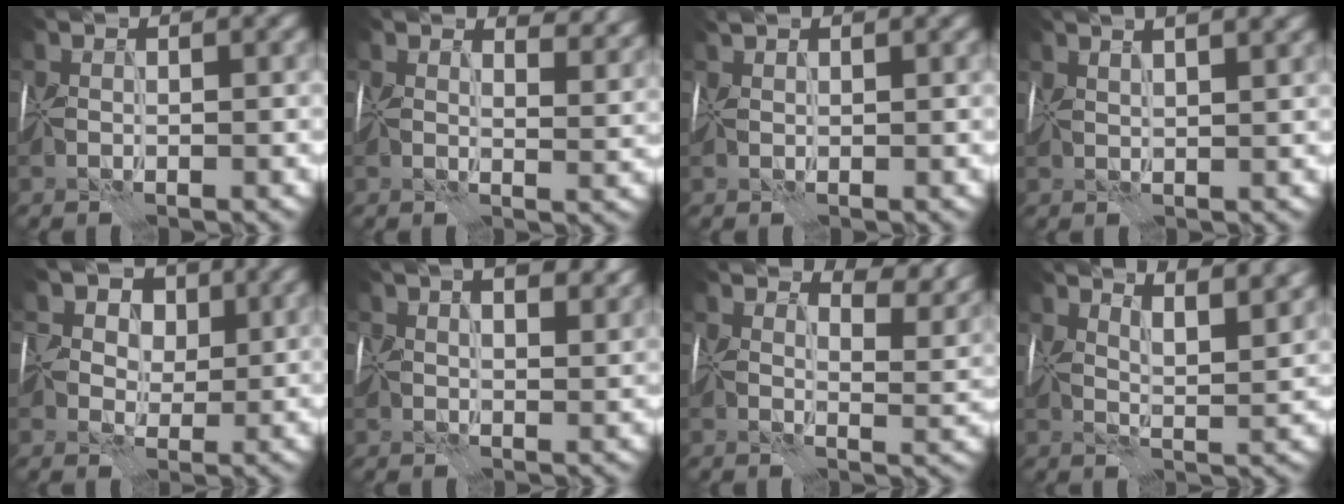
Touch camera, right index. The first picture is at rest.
{"total": 5.2, "force": [4.1, 1.9, 2.5], "torque": [-0.042, -0.002, 0.051]}
{"total": 1.2, "force": [1.1, 0.1, 0.4], "torque": [-0.015, 0.006, 0.022]}
{"total": 7.2, "force": [4.4, 2.8, 4.9], "torque": [-0.060, 0.044, 0.048]}
{"total": 6.0, "force": [2.4, 4.5, 3.0], "torque": [-0.046, 0.003, 0.028]}
{"total": 7.3, "force": [3.6, 4.0, 4.9], "torque": [-0.065, 0.008, 0.048]}
{"total": 5.9, "force": [4.4, 2.1, 3.2], "torque": [-0.044, -0.004, 0.067]}
{"total": 7.8, "force": [5.4, 2.4, 5.1], "torque": [-0.060, 0.016, 0.060]}